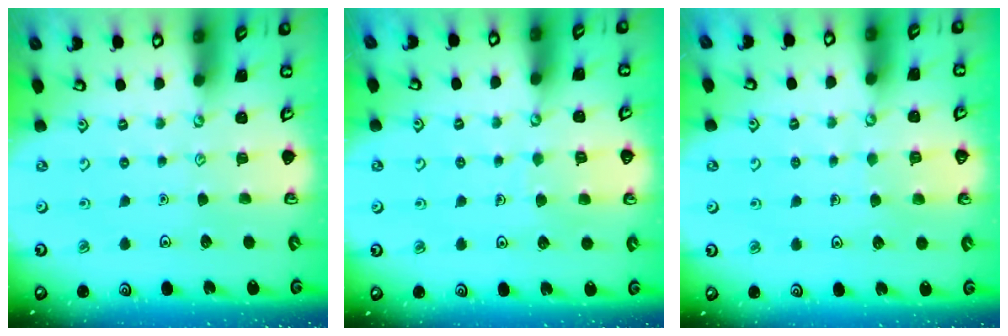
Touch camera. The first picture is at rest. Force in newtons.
{"total": 5.1, "press": 5.1, "slide": 0.4}
{"total": 4.9, "press": 4.9, "slide": 0.3}